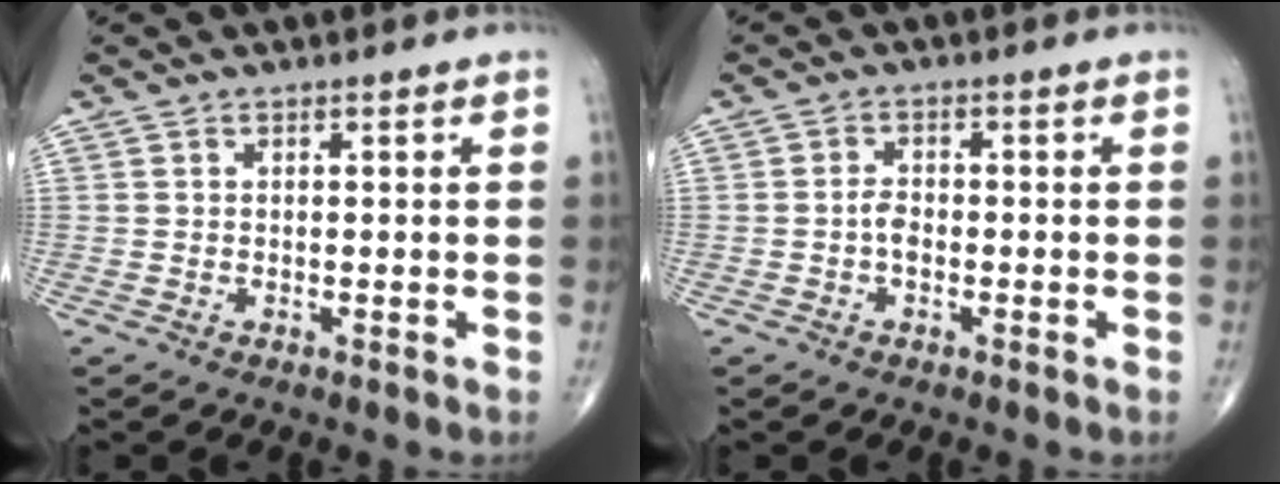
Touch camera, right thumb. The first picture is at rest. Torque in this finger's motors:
{"motor_torque": [0.07, 0.07, -0.06, -0.05, 0.00]}